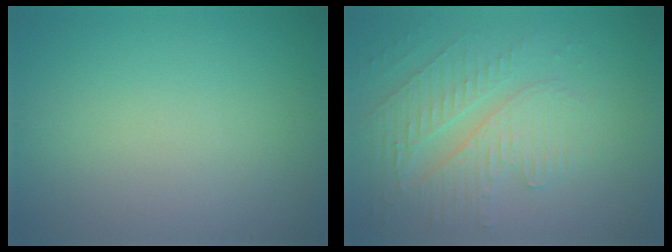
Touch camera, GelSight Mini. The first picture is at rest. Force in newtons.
{"total": 4.0, "press": 3.4, "slide": 2.0}